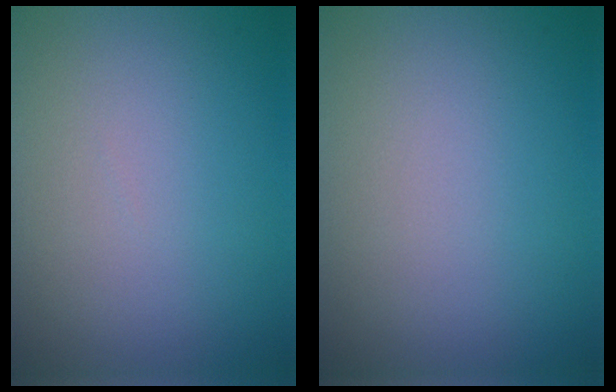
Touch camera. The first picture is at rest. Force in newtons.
{"total": 0.0}